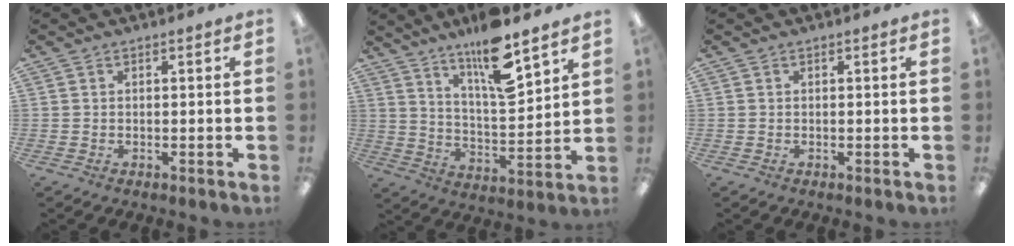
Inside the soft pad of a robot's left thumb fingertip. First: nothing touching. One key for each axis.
{"total": 14.3, "fx": 10.7, "fy": 3.3, "fz": 9.0, "tx": -0.146, "ty": -0.068, "tz": 0.176}
{"total": 0.0}